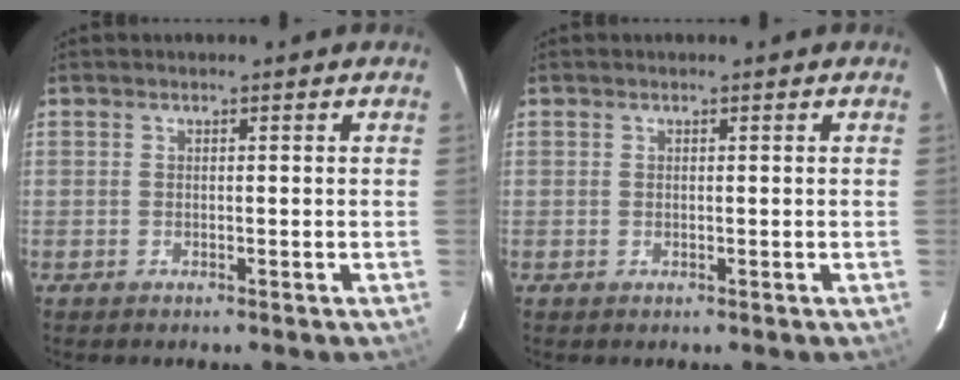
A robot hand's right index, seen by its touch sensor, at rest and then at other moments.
{"total": 0.0}